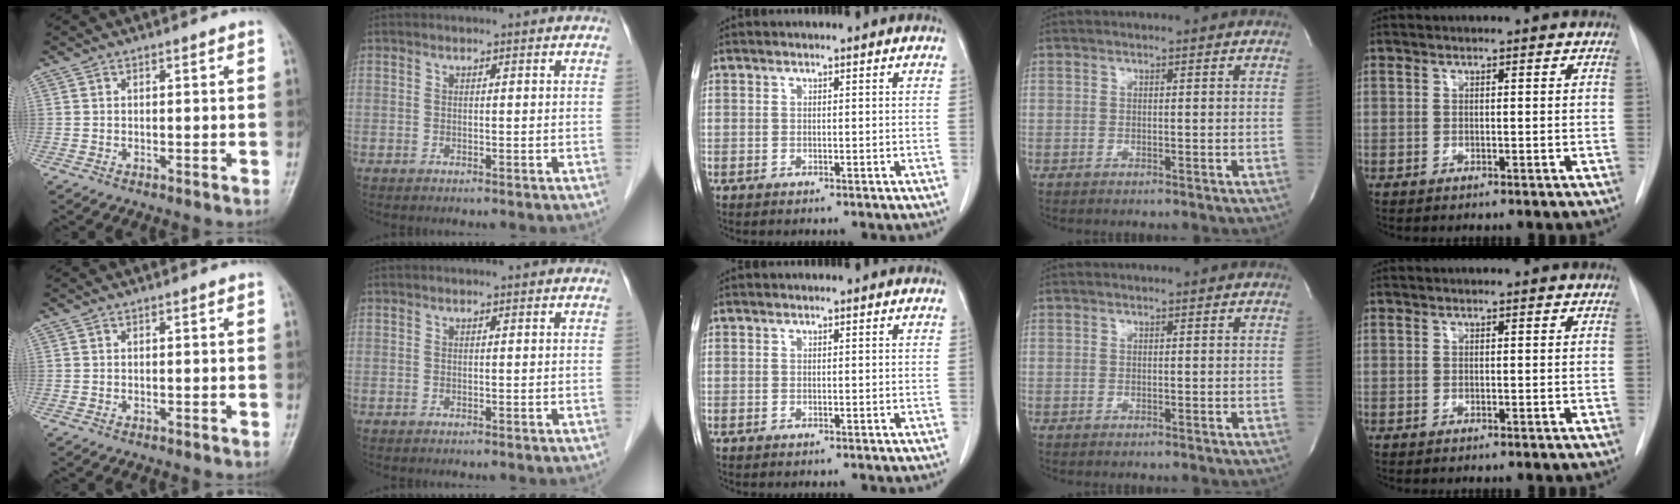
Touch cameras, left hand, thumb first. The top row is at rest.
{}